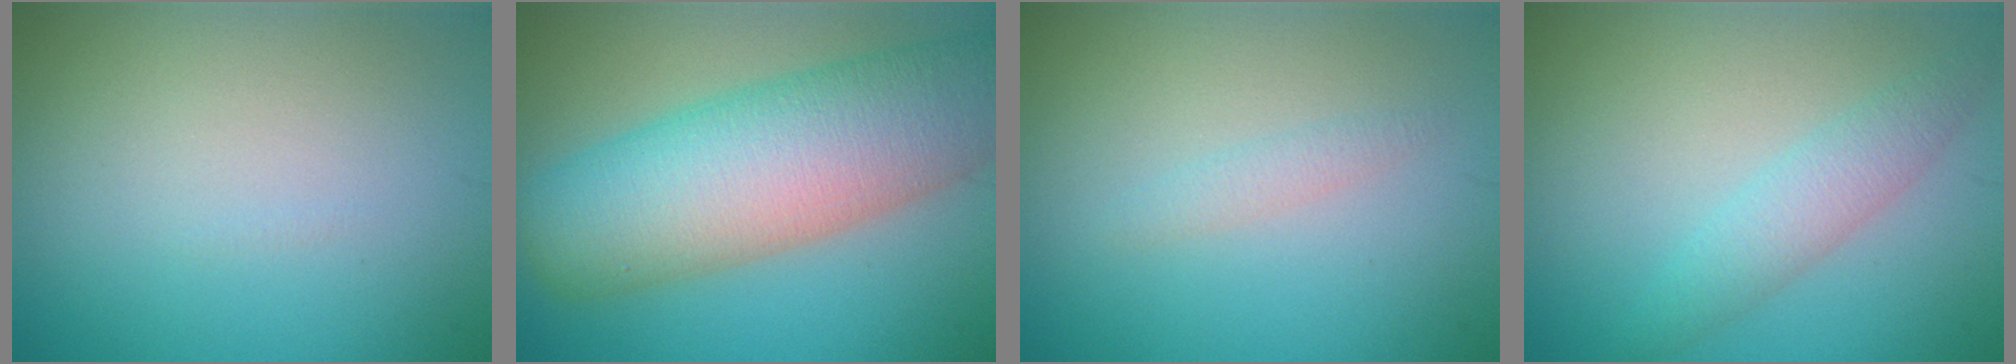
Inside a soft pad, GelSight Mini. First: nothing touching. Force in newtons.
{"total": 11.3, "press": 11.3, "slide": 0.6}
{"total": 1.0, "press": 1.0, "slide": 0.1}
{"total": 2.5, "press": 2.5, "slide": 0.1}